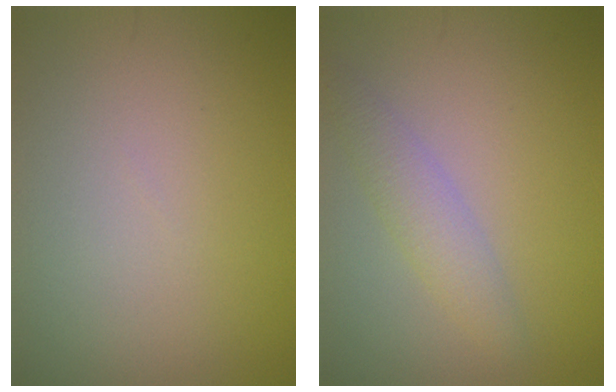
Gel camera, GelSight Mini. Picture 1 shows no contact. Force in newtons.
{"total": 2.3, "press": 2.3, "slide": 0.0}